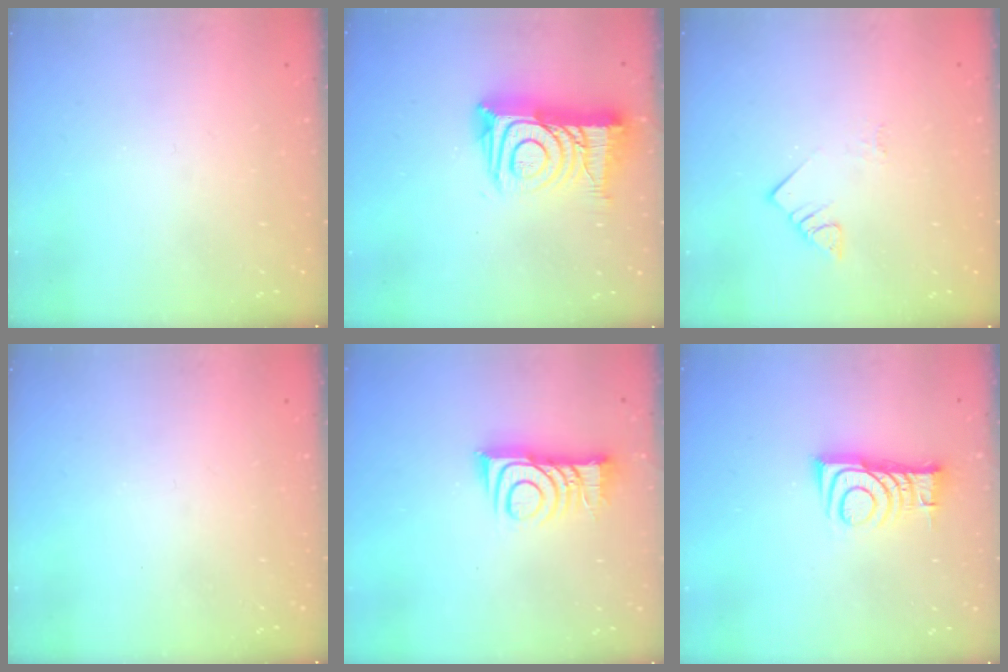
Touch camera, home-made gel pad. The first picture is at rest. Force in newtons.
{"total": 17.3, "press": 17.2, "slide": 1.3}
{"total": 3.6, "press": 3.6, "slide": 0.6}
{"total": 0.0}
{"total": 10.3, "press": 10.3, "slide": 0.4}
{"total": 10.1, "press": 10.1, "slide": 0.3}